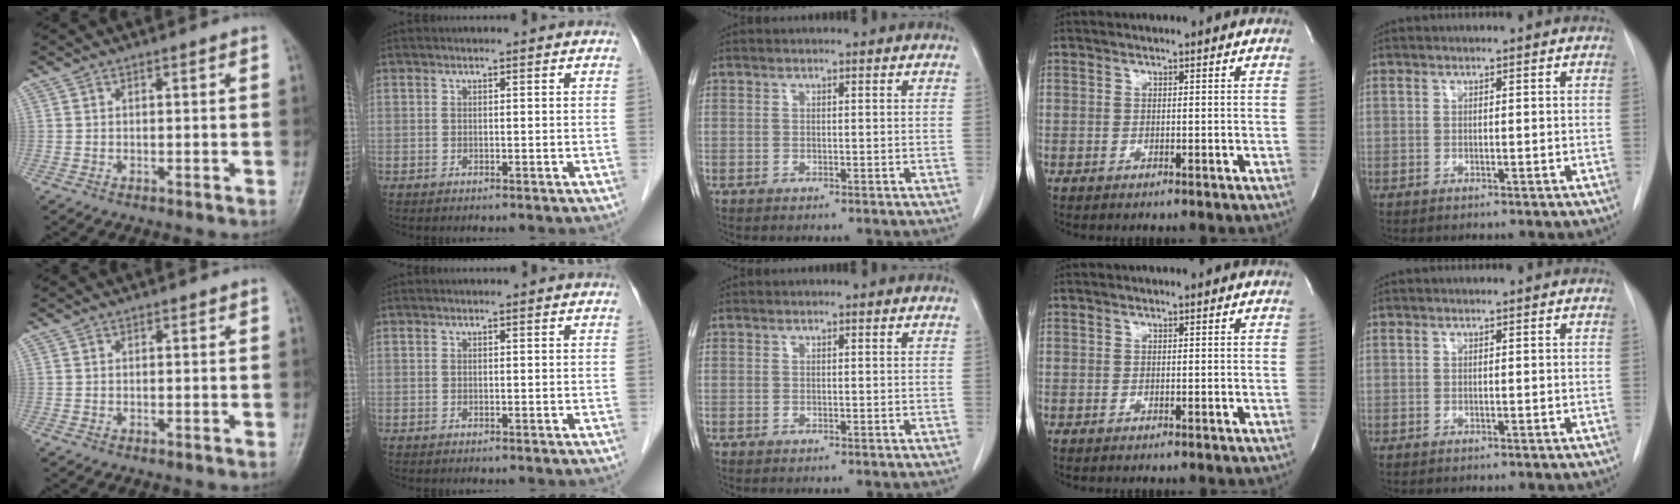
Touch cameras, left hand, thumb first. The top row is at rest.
{}